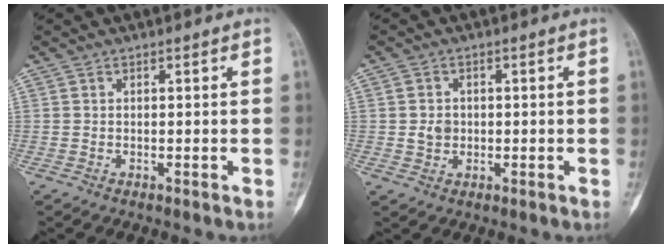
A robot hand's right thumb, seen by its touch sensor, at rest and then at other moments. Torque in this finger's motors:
{"motor_torque": [-0.23, -0.04, -0.34, -0.24, -0.16]}